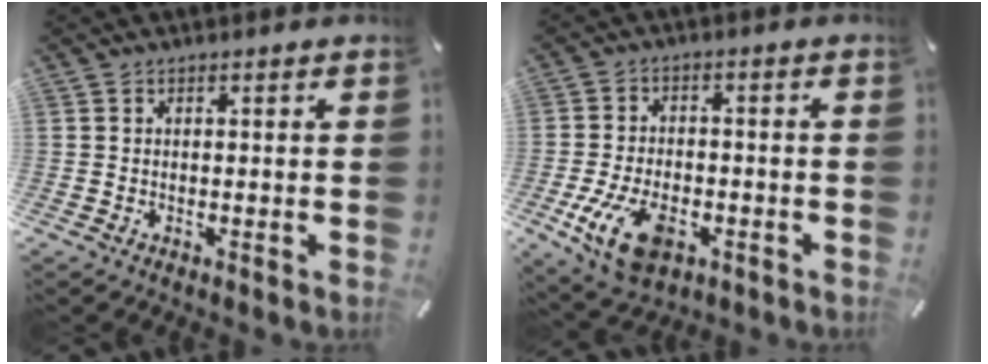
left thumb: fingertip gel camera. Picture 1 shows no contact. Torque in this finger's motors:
{"motor_torque": [1.02, 3.25, 1.37, 0.77, 0.13]}